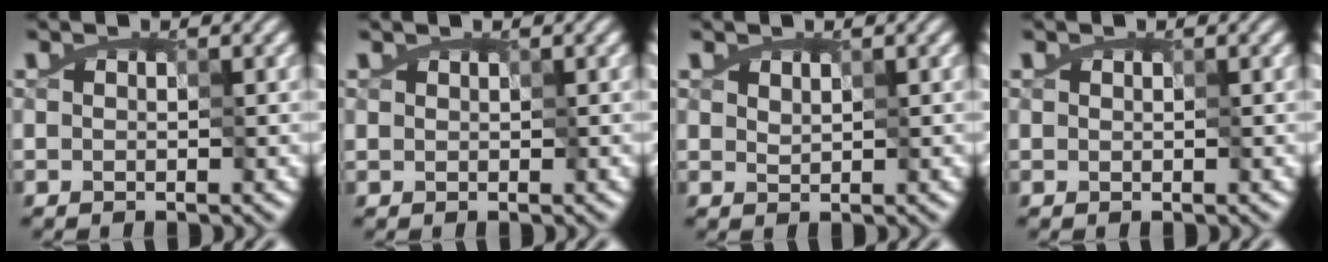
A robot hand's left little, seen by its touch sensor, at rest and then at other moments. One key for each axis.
{"total": 0.0}
{"total": 0.8, "fx": 0.6, "fy": 0.4, "fz": 0.3, "tx": -0.019, "ty": -0.002, "tz": 0.024}
{"total": 0.0}